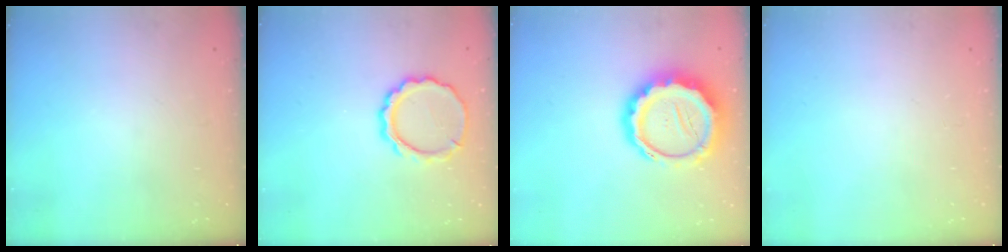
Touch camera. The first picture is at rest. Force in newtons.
{"total": 9.8, "press": 9.8, "slide": 1.1}
{"total": 15.2, "press": 14.8, "slide": 3.4}
{"total": 0.0}